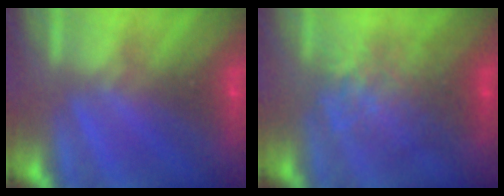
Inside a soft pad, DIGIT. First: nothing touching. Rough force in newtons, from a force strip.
{"total": 2.2}